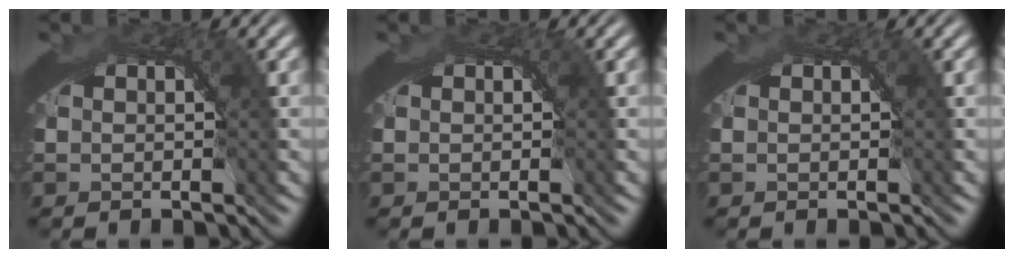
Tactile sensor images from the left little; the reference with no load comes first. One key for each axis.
{"total": 0.0}
{"total": 0.0}